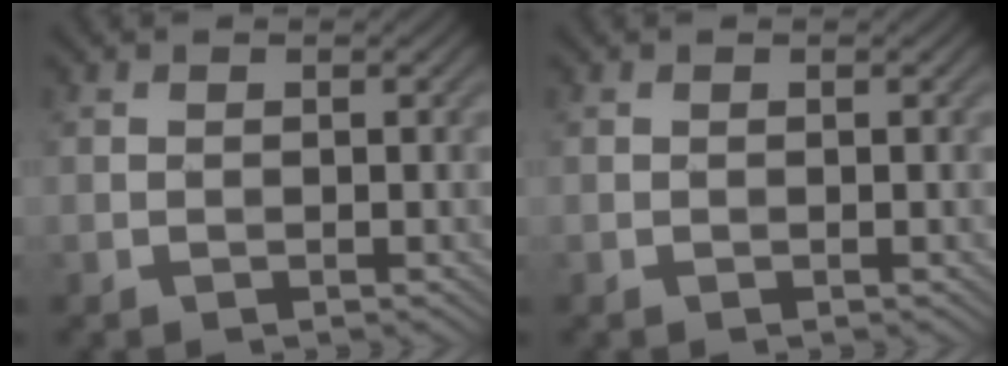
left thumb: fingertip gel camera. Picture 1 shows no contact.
{"total": 0.0}